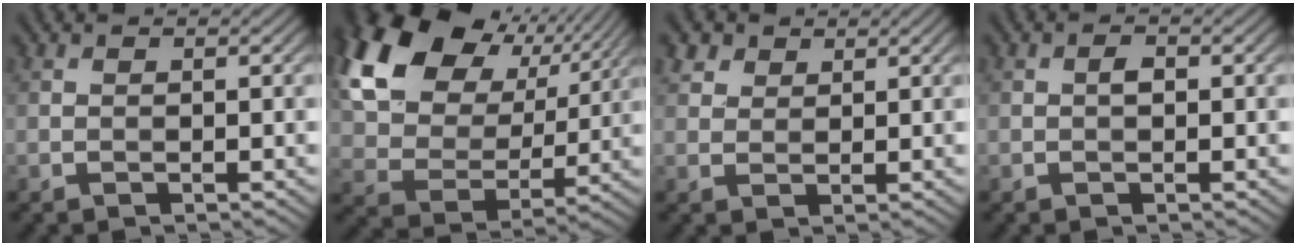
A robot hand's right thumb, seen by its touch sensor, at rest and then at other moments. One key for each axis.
{"total": 24.1, "fx": 11.5, "fy": 17.0, "fz": 12.5, "tx": -0.321, "ty": 0.054, "tz": 0.234}
{"total": 2.9, "fx": 2.0, "fy": 1.9, "fz": 1.0, "tx": -0.029, "ty": 0.002, "tz": 0.047}
{"total": 1.0, "fx": -0.1, "fy": 0.5, "fz": 0.9, "tx": -0.014, "ty": 0.004, "tz": -0.003}